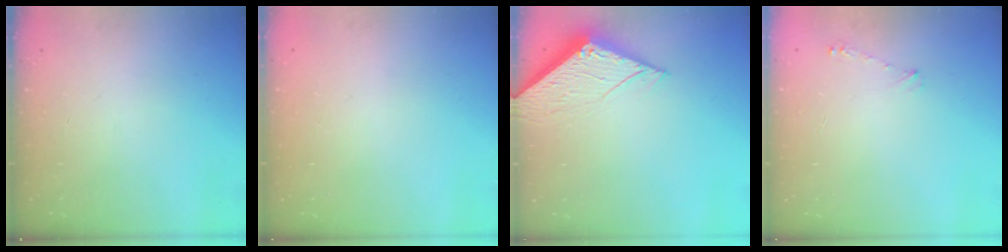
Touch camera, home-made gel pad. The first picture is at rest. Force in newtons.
{"total": 0.0}
{"total": 4.7, "press": 4.7, "slide": 0.3}
{"total": 4.3, "press": 4.3, "slide": 0.5}